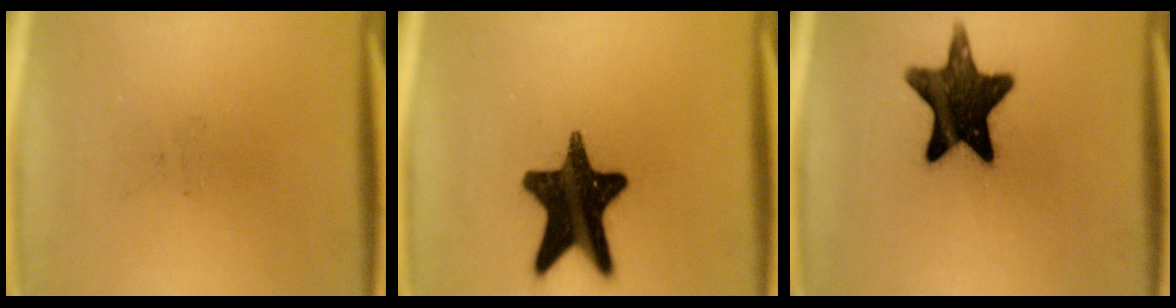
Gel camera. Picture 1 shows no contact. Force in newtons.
{"total": 17.7}
{"total": 15.3}